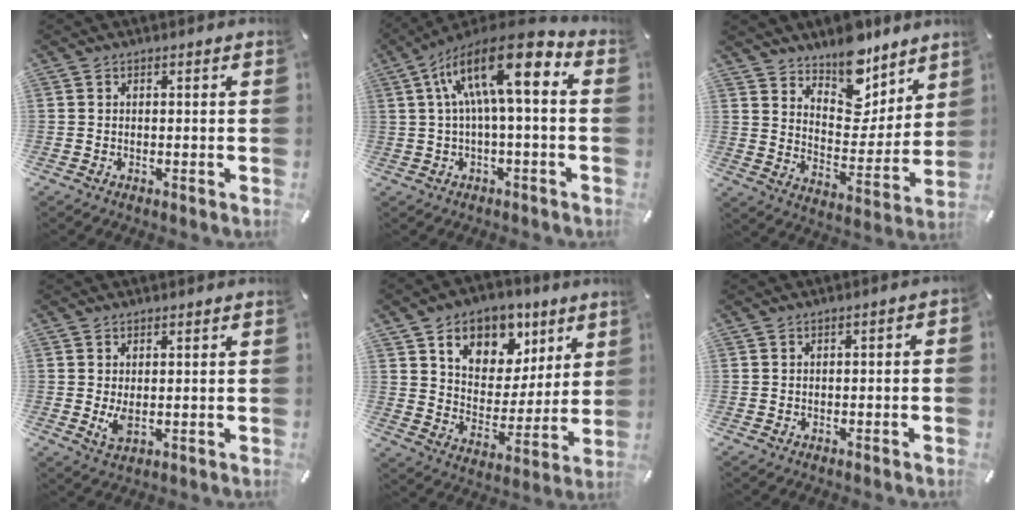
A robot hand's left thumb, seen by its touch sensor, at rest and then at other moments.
{"total": 16.6, "force": [4.0, 5.6, 15.1], "torque": [-0.275, -0.020, 0.060]}
{"total": 13.4, "force": [11.4, 6.6, 2.5], "torque": [-0.018, -0.116, 0.209]}
{"total": 3.6, "force": [0.2, 1.8, 3.1], "torque": [-0.070, -0.008, -0.002]}
{"total": 12.1, "force": [7.4, 8.8, 3.7], "torque": [-0.057, -0.046, 0.135]}
{"total": 1.4, "force": [-0.8, 0.8, 0.9], "torque": [-0.016, 0.004, -0.017]}